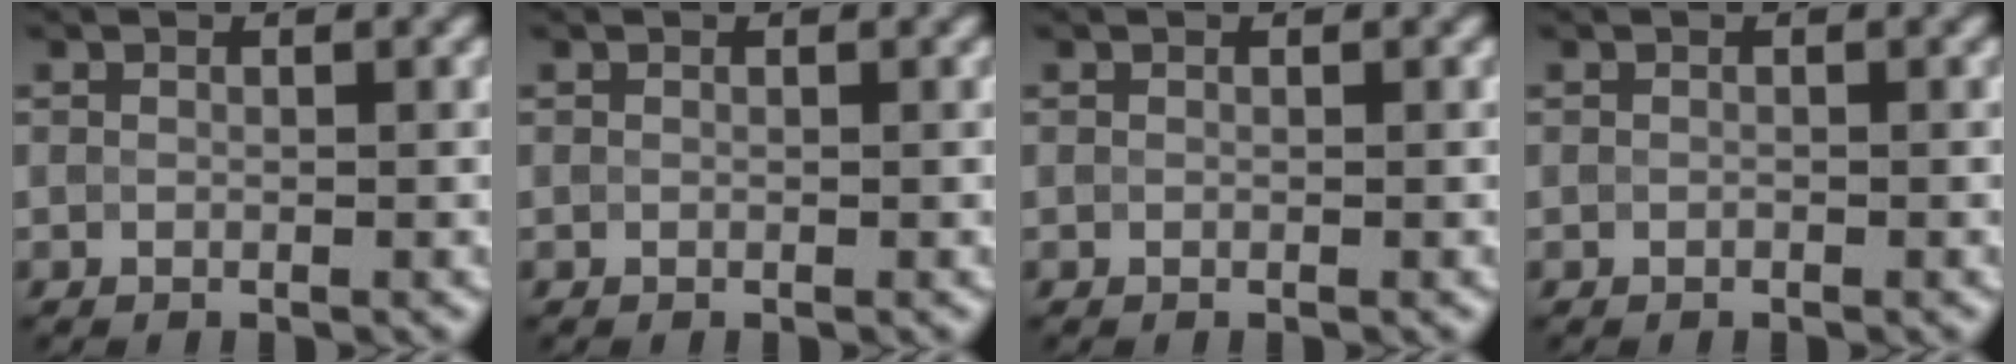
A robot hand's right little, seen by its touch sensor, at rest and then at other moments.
{"total": 0.0}
{"total": 0.0}
{"total": 0.6, "force": [-0.5, -0.1, -0.1], "torque": [0.002, -0.004, -0.005]}